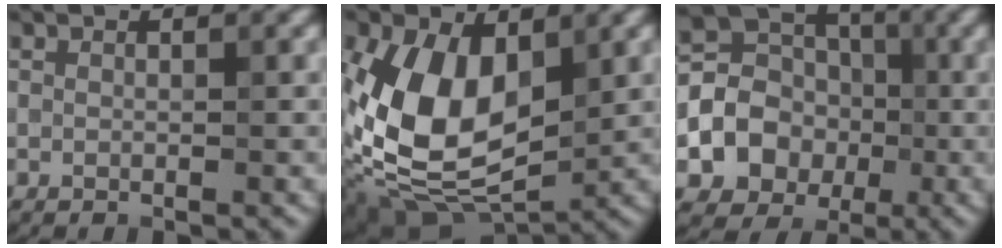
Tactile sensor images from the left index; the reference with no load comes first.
{"total": 11.4, "force": [0.6, 6.9, 9.1], "torque": [-0.197, -0.011, 0.012]}
{"total": 7.9, "force": [-1.4, 6.8, 3.8], "torque": [-0.074, -0.002, -0.049]}